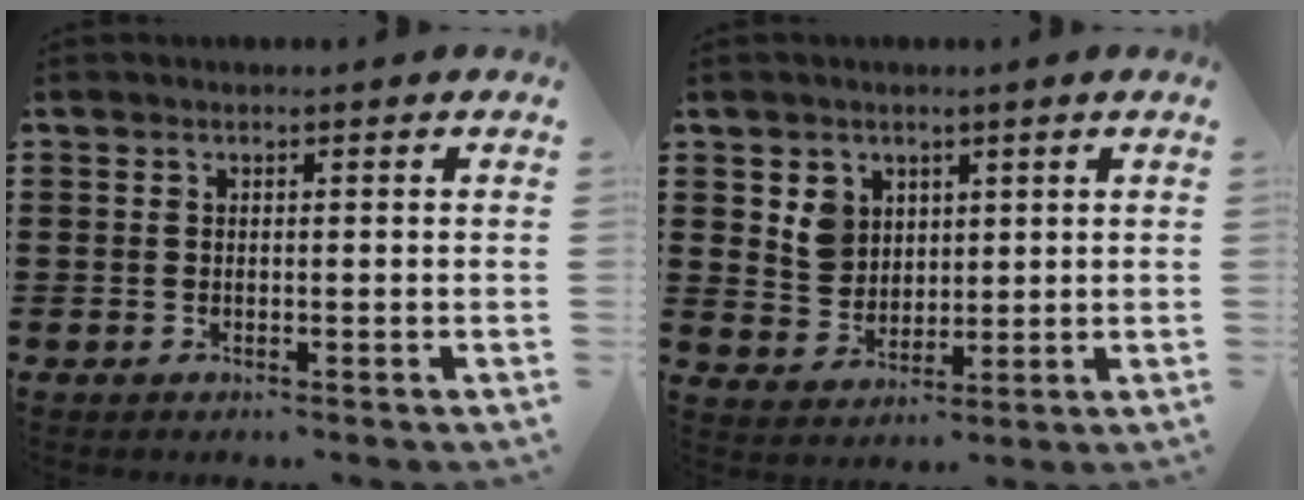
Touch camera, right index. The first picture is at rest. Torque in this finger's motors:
{"motor_torque": [0.11, 0.11, 0.39, 0.04]}